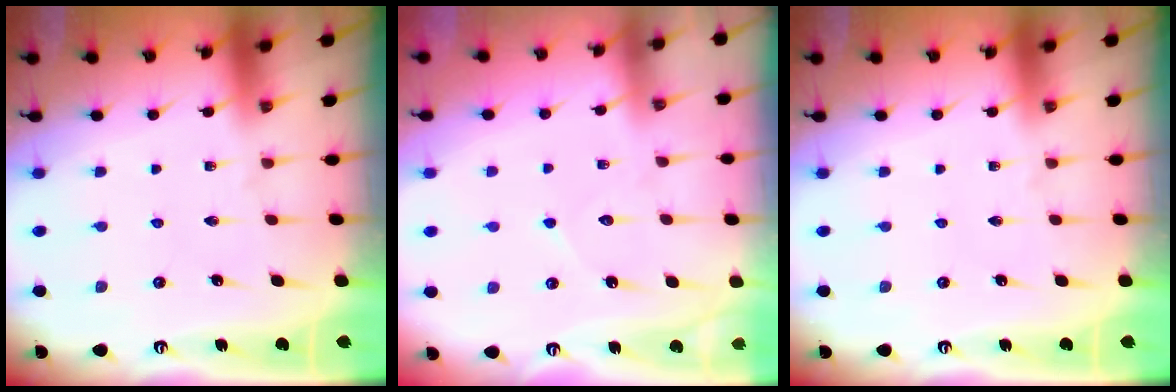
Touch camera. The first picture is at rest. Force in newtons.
{"total": 6.7, "press": 6.7, "slide": 0.8}
{"total": 0.0}